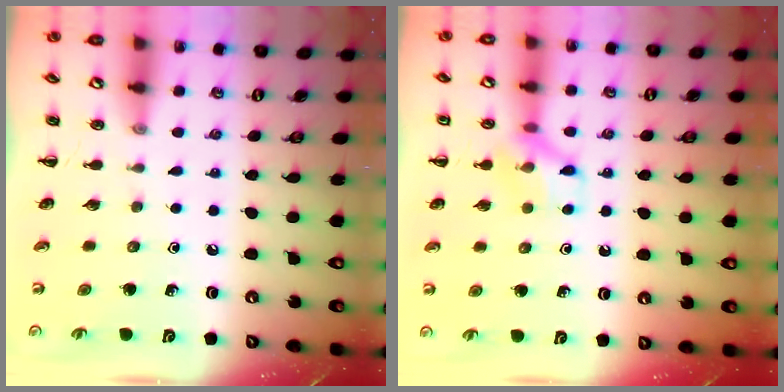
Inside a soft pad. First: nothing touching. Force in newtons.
{"total": 10.0, "press": 9.9, "slide": 1.0}